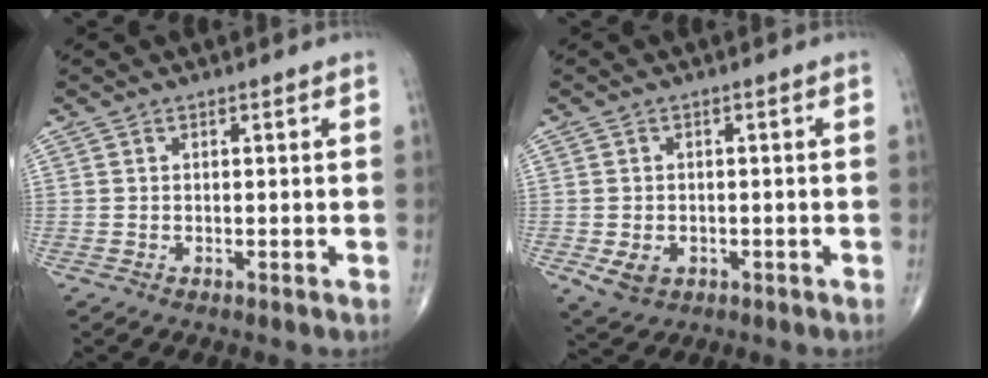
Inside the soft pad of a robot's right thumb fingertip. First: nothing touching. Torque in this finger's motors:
{"motor_torque": [1.26, 1.07, 0.45, -0.65, 0.04]}